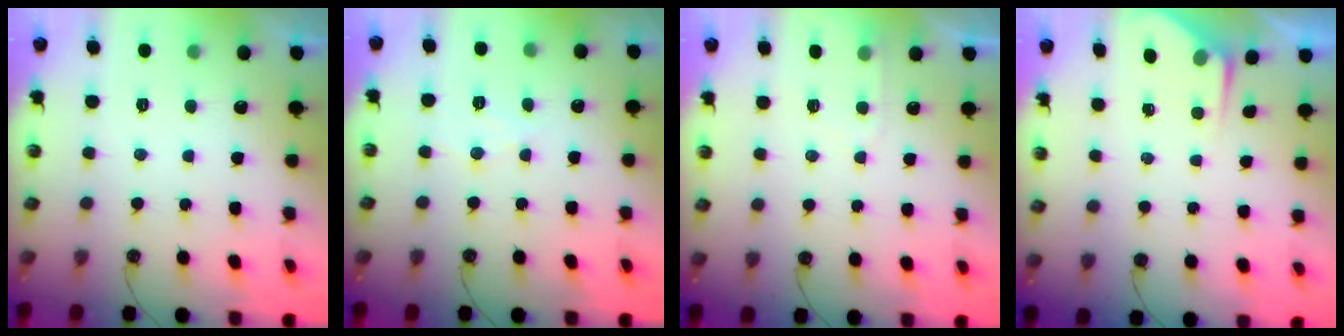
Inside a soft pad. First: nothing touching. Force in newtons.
{"total": 6.4, "press": 6.4, "slide": 0.1}
{"total": 4.4, "press": 4.3, "slide": 0.6}
{"total": 2.9, "press": 2.9, "slide": 0.5}